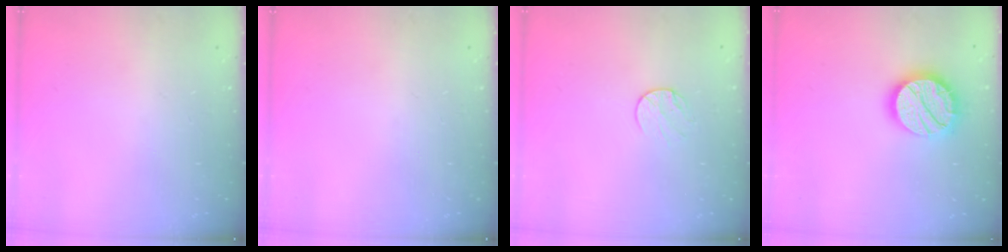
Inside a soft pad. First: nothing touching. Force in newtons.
{"total": 0.0}
{"total": 5.6, "press": 5.6, "slide": 0.5}
{"total": 17.0, "press": 17.0, "slide": 0.8}